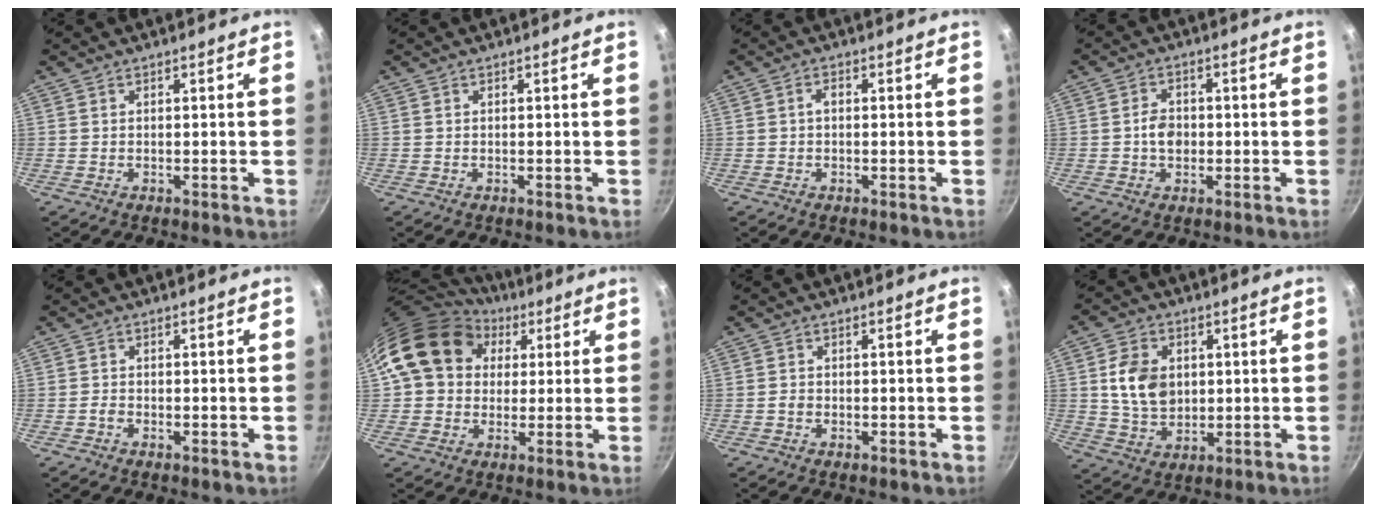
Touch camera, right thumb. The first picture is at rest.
{"total": 0.0}
{"total": 1.5, "force": [-0.1, 1.0, 1.1], "torque": [-0.017, 0.010, -0.003]}
{"total": 4.3, "force": [-0.5, 3.3, 2.7], "torque": [-0.029, 0.011, -0.011]}
{"total": 1.1, "force": [-0.7, 0.6, 0.7], "torque": [-0.019, 0.003, -0.017]}
{"total": 15.7, "force": [5.4, 12.6, 7.6], "torque": [-0.104, 0.012, 0.085]}
{"total": 1.1, "force": [-0.4, 0.9, 0.5], "torque": [-0.010, 0.003, -0.006]}
{"total": 10.2, "force": [1.4, 7.8, 6.5], "torque": [-0.097, -0.003, 0.029]}